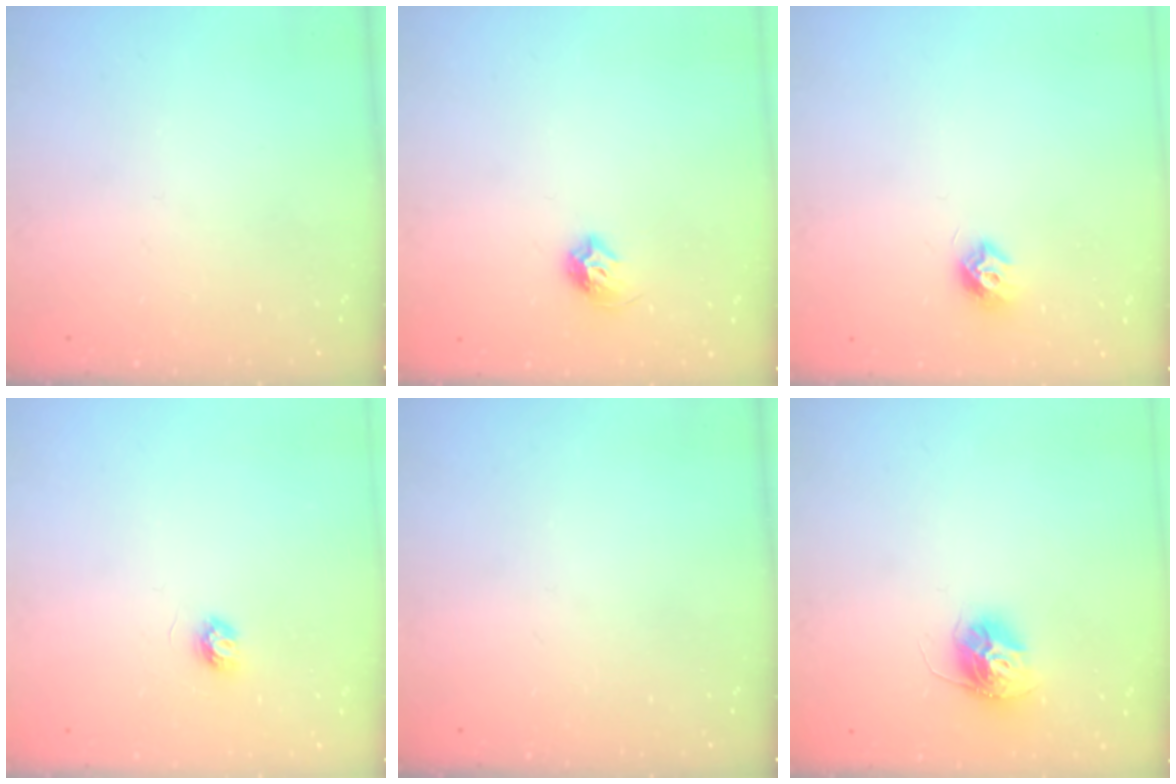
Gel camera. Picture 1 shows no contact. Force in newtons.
{"total": 7.0, "press": 6.9, "slide": 0.8}
{"total": 7.3, "press": 7.2, "slide": 0.3}
{"total": 3.5, "press": 3.4, "slide": 0.3}
{"total": 0.0}
{"total": 11.9, "press": 11.9, "slide": 1.0}